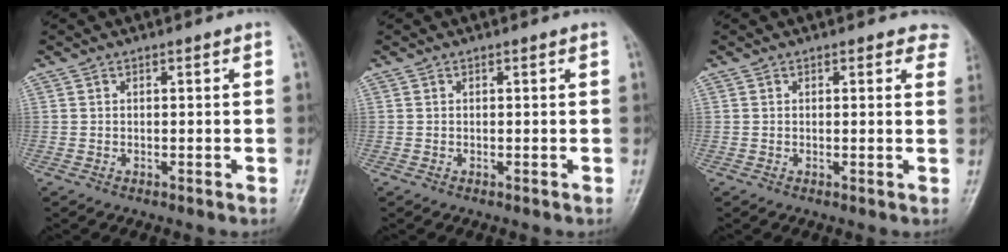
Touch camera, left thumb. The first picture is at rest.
{"total": 0.0}
{"total": 3.7, "force": [2.9, 1.8, 1.5], "torque": [0.015, -0.008, 0.015]}